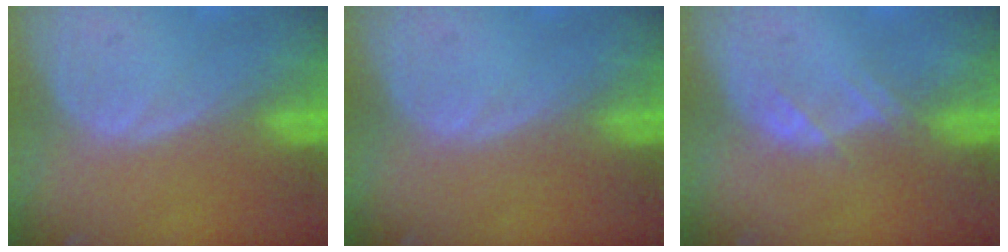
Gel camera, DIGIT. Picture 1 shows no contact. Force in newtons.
{"total": 0.0}
{"total": 1.9, "press": 1.9, "slide": 0.3}